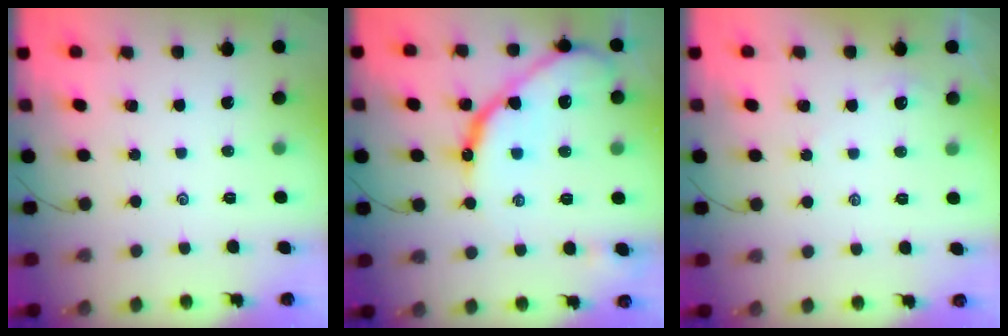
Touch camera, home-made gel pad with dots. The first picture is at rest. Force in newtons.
{"total": 15.8, "press": 15.8, "slide": 1.1}
{"total": 1.4, "press": 1.4, "slide": 0.2}